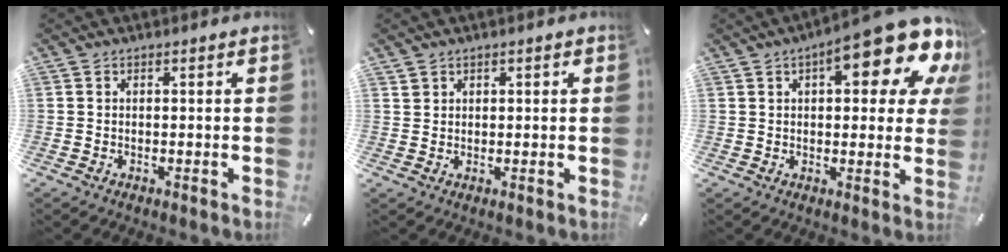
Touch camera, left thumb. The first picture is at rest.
{"total": 1.5, "force": [0.8, 1.2, 0.2], "torque": [0.004, -0.002, 0.014]}
{"total": 17.3, "force": [8.7, 6.4, 13.5], "torque": [-0.175, -0.049, 0.138]}